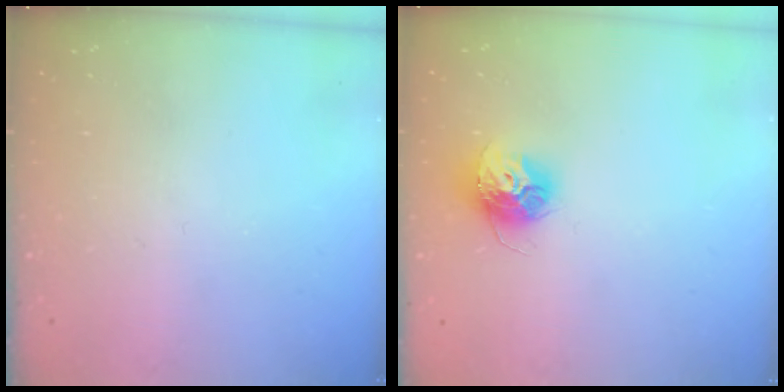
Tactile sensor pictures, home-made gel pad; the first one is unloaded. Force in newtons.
{"total": 11.3, "press": 11.3, "slide": 1.0}